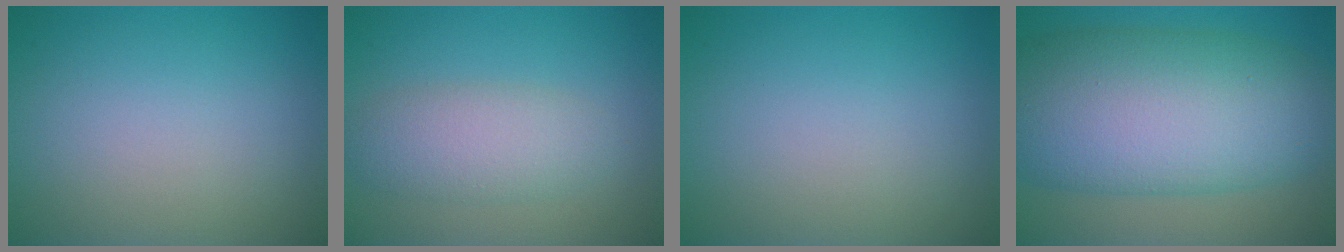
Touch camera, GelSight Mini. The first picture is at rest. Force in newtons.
{"total": 3.8, "press": 3.7, "slide": 0.2}
{"total": 0.0}
{"total": 14.2, "press": 14.2, "slide": 0.1}